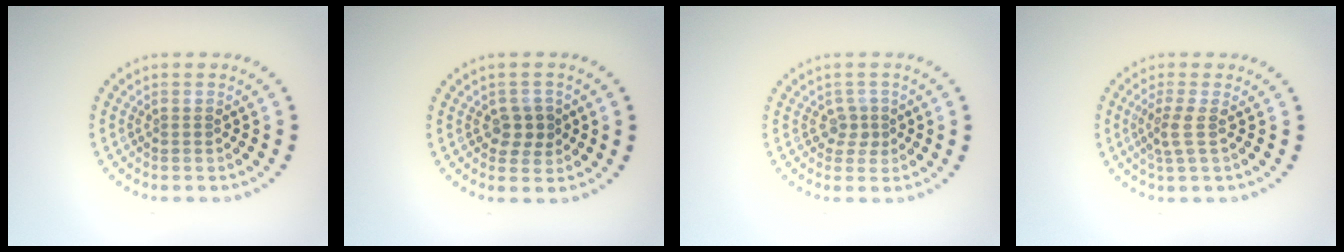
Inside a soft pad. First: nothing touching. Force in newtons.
{"total": 2.1, "press": 2.0, "slide": 0.7}
{"total": 1.6, "press": 1.2, "slide": 1.0}
{"total": 1.8, "press": 1.4, "slide": 1.2}